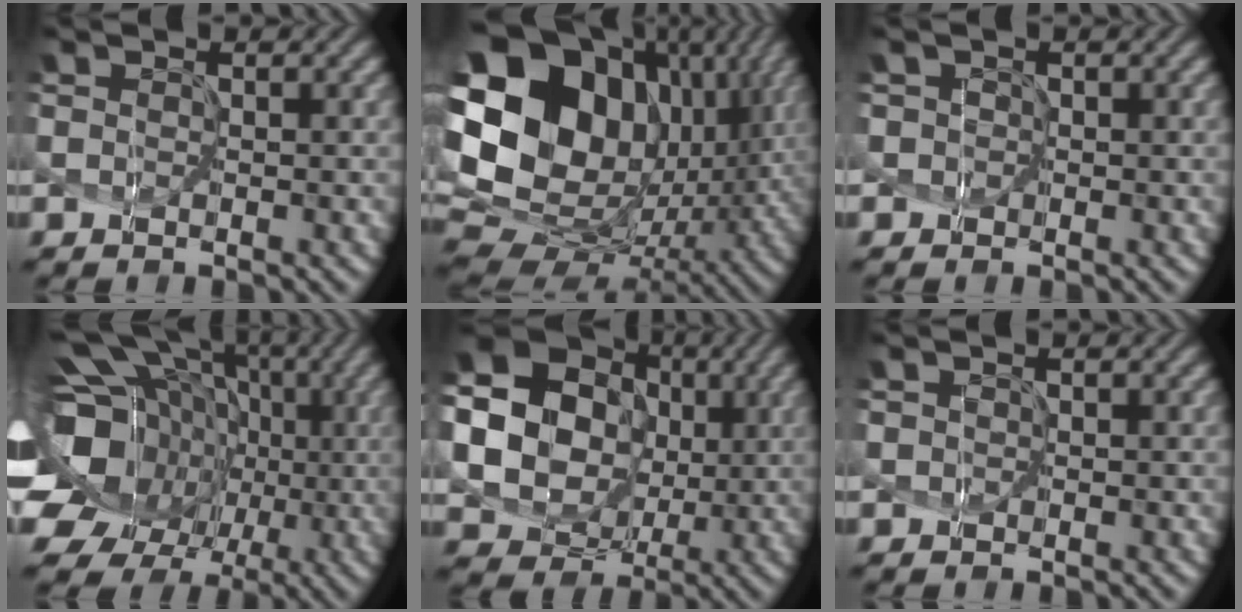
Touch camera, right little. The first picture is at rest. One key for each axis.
{"total": 22.0, "fx": 4.7, "fy": 17.0, "fz": 13.1, "tx": -0.279, "ty": 0.013, "tz": 0.097}
{"total": 2.0, "fx": 0.1, "fy": 1.9, "fz": 0.6, "tx": 0.016, "ty": 0.017, "tz": -0.028}
{"total": 16.5, "fx": -1.0, "fy": 13.9, "fz": 8.9, "tx": -0.194, "ty": 0.004, "tz": -0.030}
{"total": 17.3, "fx": 3.1, "fy": 15.7, "fz": 6.6, "tx": -0.184, "ty": 0.031, "tz": 0.034}
{"total": 0.7, "fx": 0.2, "fy": 0.7, "fz": 0.2, "tx": 0.011, "ty": 0.005, "tz": -0.011}